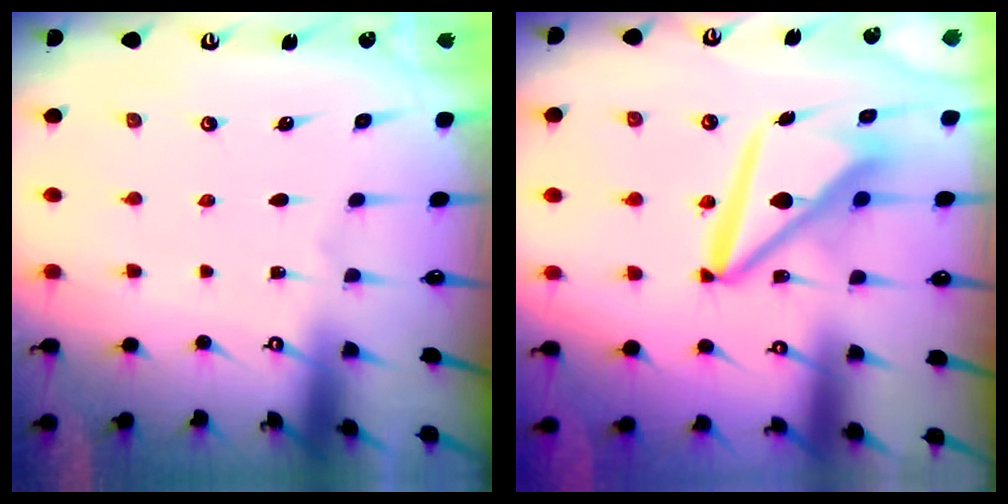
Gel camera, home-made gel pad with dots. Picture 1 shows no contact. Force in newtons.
{"total": 12.1, "press": 12.1, "slide": 1.2}